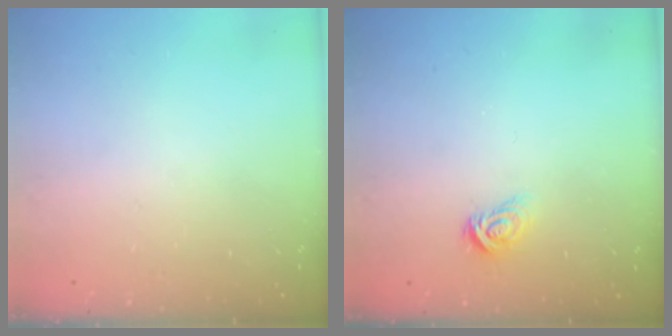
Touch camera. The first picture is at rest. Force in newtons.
{"total": 4.1, "press": 4.1, "slide": 0.5}